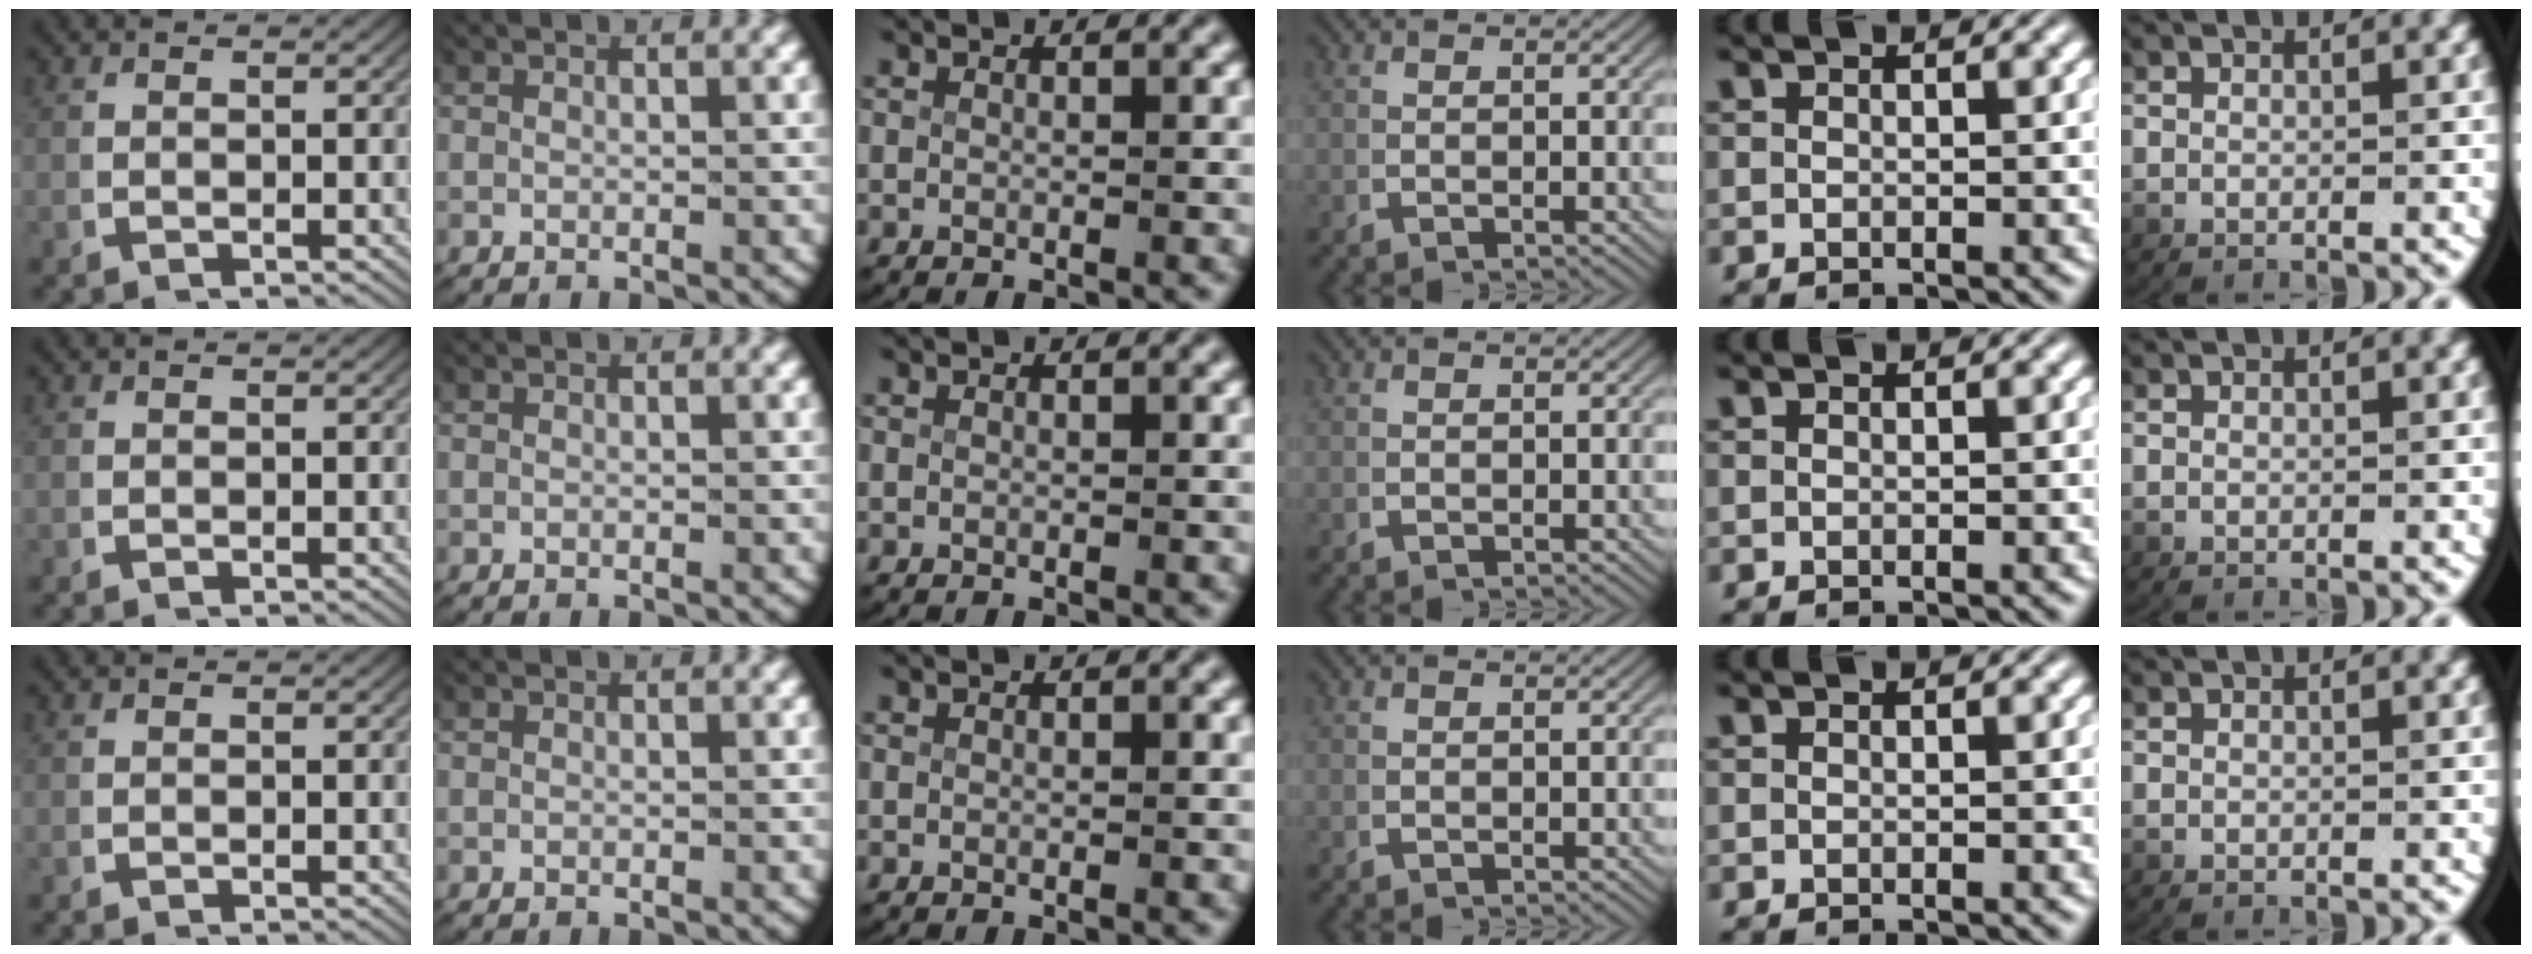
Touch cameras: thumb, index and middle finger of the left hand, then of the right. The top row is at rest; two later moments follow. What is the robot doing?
{"motion": "lift_and_place", "object": "plastic wrap"}